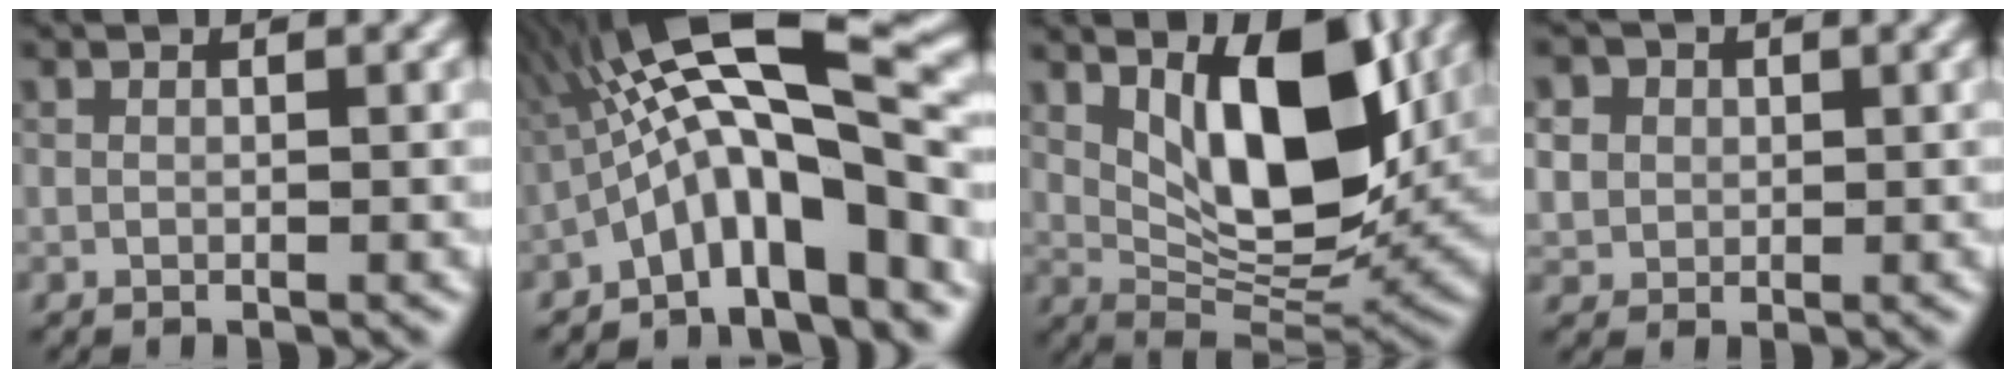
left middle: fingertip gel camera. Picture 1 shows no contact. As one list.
[{"total": 11.6, "force": [-2.3, 3.1, 10.9], "torque": [-0.179, 0.041, -0.038]}, {"total": 8.7, "force": [2.5, 4.0, 7.3], "torque": [-0.123, -0.013, 0.057]}, {"total": 4.6, "force": [1.9, 3.8, 1.6], "torque": [-0.062, 0.023, 0.040]}]